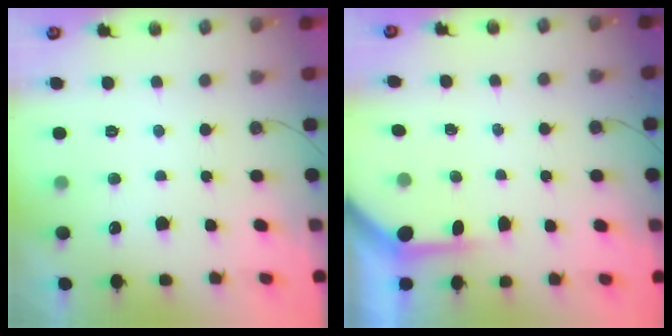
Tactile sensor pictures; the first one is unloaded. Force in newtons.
{"total": 3.7, "press": 3.7, "slide": 0.3}